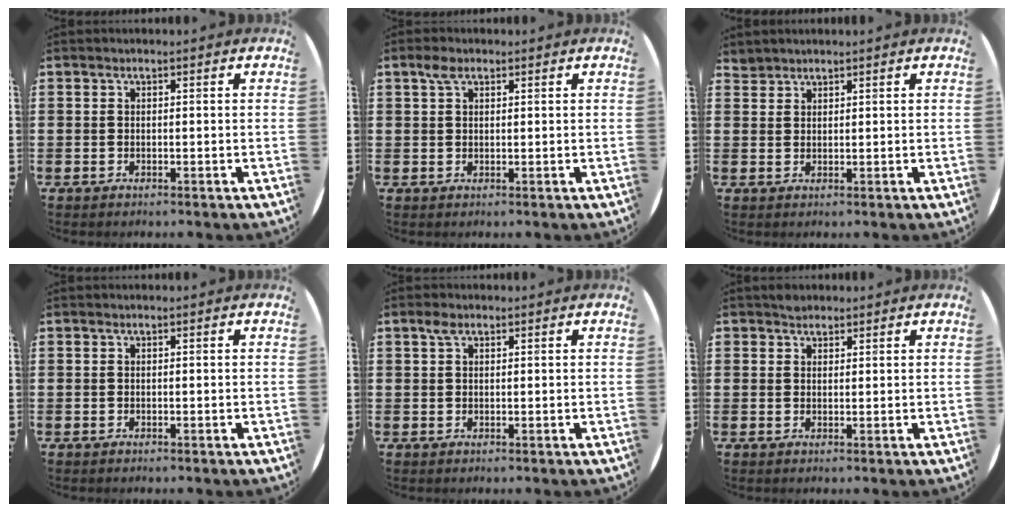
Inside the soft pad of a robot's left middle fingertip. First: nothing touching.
{"total": 2.0, "force": [1.2, 1.1, 1.1], "torque": [-0.018, 0.003, 0.021]}
{"total": 1.6, "force": [1.5, 0.3, -0.3], "torque": [0.001, 0.000, 0.031]}
{"total": 0.0}
{"total": 1.5, "force": [0.9, 0.8, 0.9], "torque": [-0.012, 0.002, 0.014]}
{"total": 1.5, "force": [1.3, 0.6, -0.1], "torque": [-0.002, 0.002, 0.027]}